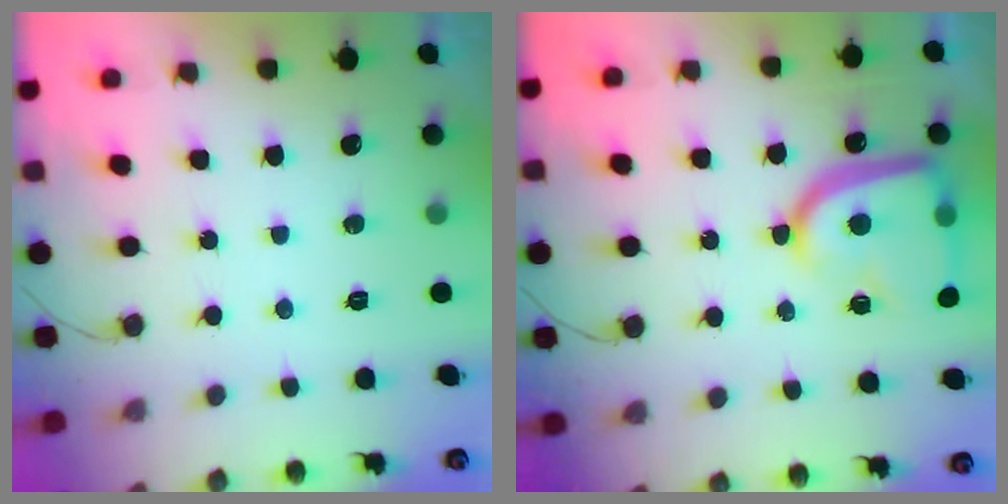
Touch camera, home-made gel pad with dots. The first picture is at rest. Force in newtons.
{"total": 18.1, "press": 18.0, "slide": 1.7}